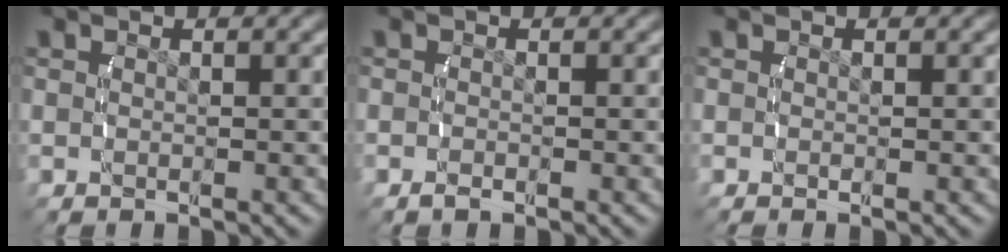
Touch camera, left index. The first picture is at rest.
{"total": 0.6, "force": [-0.5, -0.2, 0.0], "torque": [0.001, 0.001, -0.011]}
{"total": 0.0}